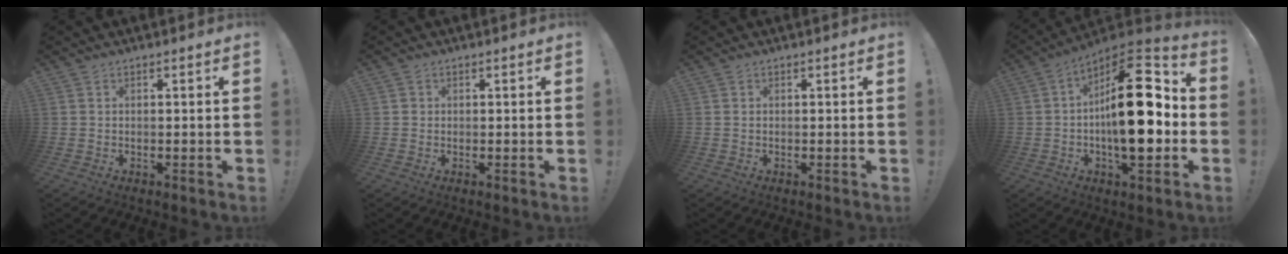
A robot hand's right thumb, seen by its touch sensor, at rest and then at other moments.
{"total": 0.8, "force": [0.3, 0.8, 0.1], "torque": [-0.005, 0.003, 0.006]}
{"total": 0.0}
{"total": 23.3, "force": [-0.8, 9.7, 21.1], "torque": [-0.324, 0.003, -0.018]}